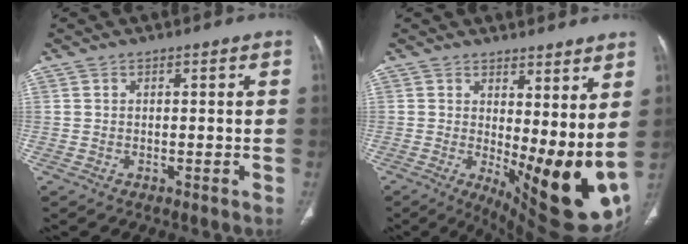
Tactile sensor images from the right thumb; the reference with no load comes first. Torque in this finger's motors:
{"motor_torque": [0.65, 2.58, 0.18, 0.09, 0.31]}